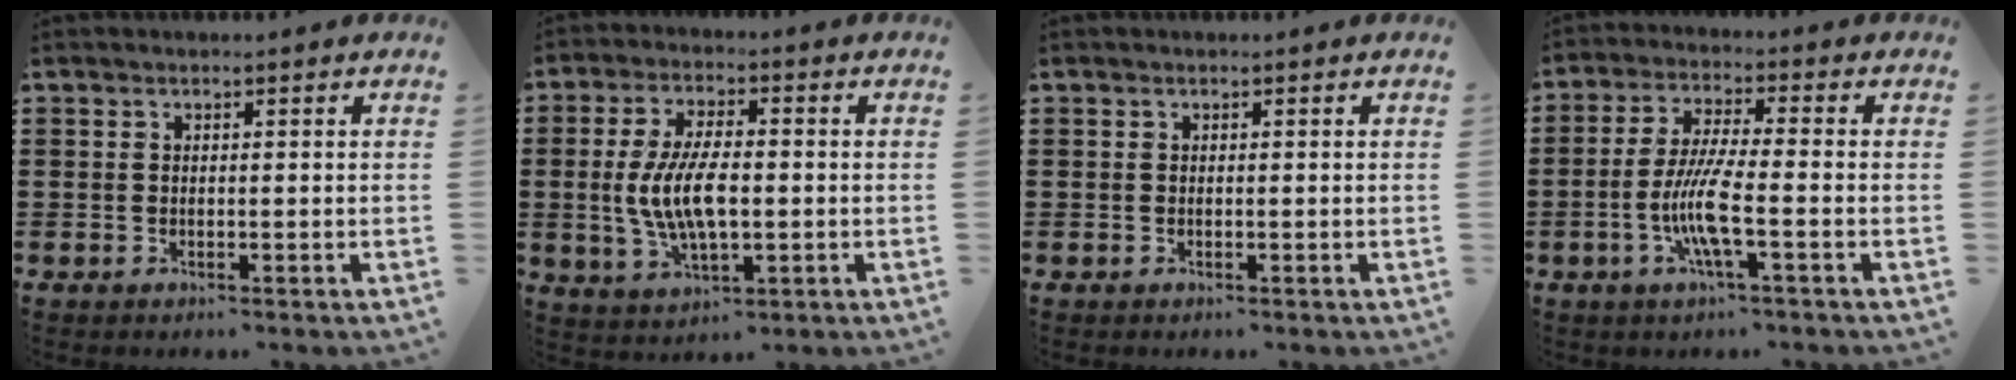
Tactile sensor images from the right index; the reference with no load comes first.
{"total": 8.9, "force": [-0.7, 3.8, 8.1], "torque": [-0.178, -0.003, -0.018]}
{"total": 0.0}
{"total": 7.9, "force": [-2.5, 1.0, 7.4], "torque": [-0.166, -0.017, -0.057]}